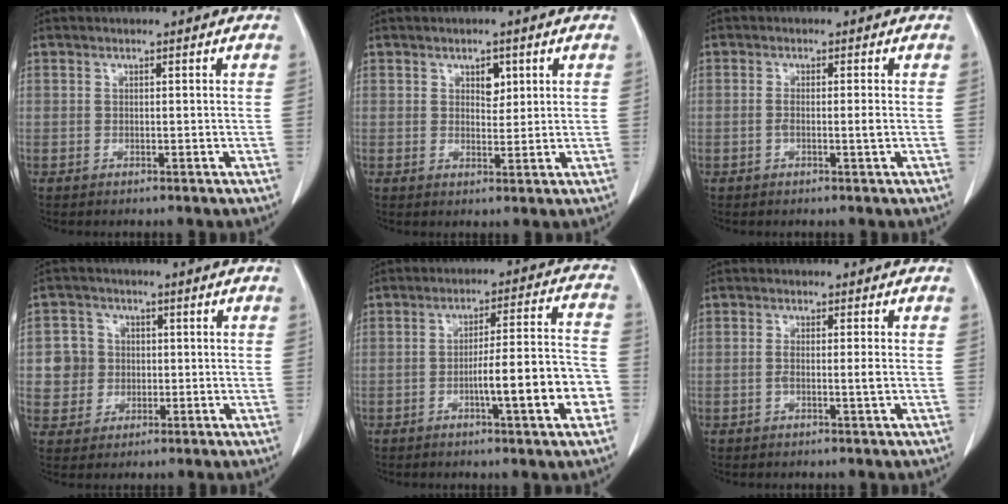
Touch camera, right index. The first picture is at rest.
{"total": 2.6, "force": [1.2, 1.5, 1.8], "torque": [-0.022, -0.001, 0.019]}
{"total": 1.8, "force": [-0.3, 0.0, 1.8], "torque": [-0.031, 0.002, -0.004]}
{"total": 5.6, "force": [0.3, 5.6, 0.8], "torque": [-0.015, 0.019, 0.011]}
{"total": 11.6, "force": [-3.8, 1.0, 10.9], "torque": [-0.155, 0.018, -0.051]}
{"total": 2.0, "force": [-0.3, 0.0, 1.9], "torque": [-0.034, 0.002, -0.005]}